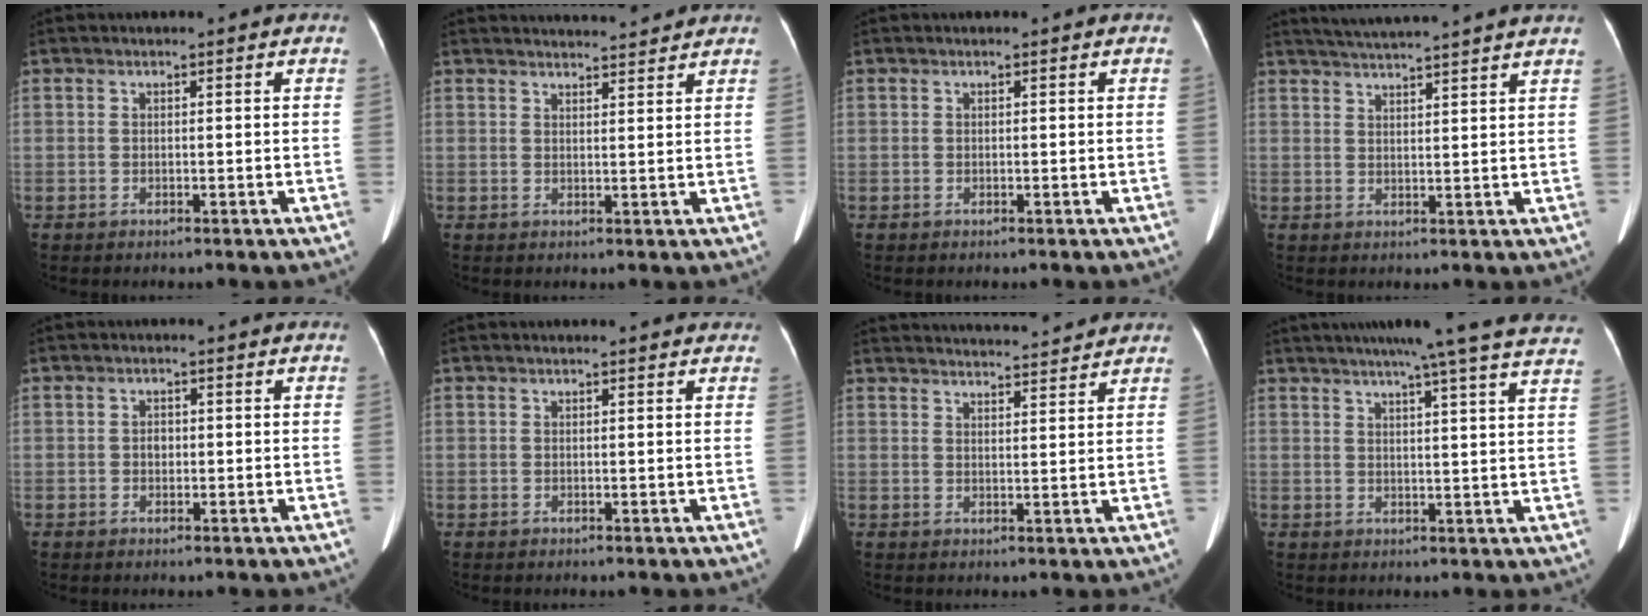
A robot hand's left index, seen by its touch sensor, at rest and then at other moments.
{"total": 6.5, "force": [6.4, 0.4, 1.2], "torque": [-0.016, 0.016, 0.076]}
{"total": 0.0}
{"total": 11.7, "force": [10.7, -1.1, 4.8], "torque": [-0.085, 0.016, 0.141]}
{"total": 1.2, "force": [-0.2, 0.9, 0.7], "torque": [-0.014, 0.002, -0.002]}
{"total": 4.2, "force": [3.8, 1.0, 1.3], "torque": [-0.013, 0.016, 0.032]}
{"total": 11.2, "force": [10.9, 0.6, 2.5], "torque": [-0.035, 0.016, 0.141]}
{"total": 22.2, "force": [19.2, -0.3, 11.2], "torque": [-0.171, -0.013, 0.231]}